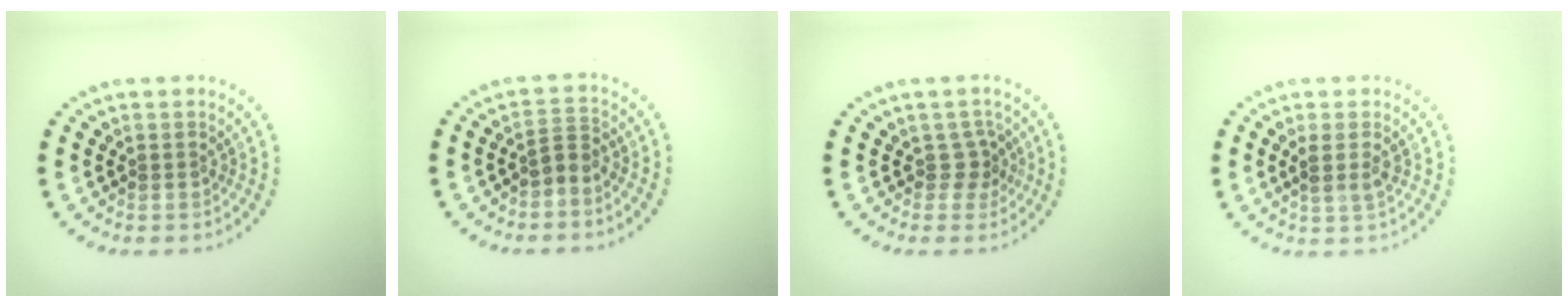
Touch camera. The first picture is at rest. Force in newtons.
{"total": 1.6, "press": 1.1, "slide": 1.2}
{"total": 1.8, "press": 1.1, "slide": 1.4}
{"total": 1.6, "press": 1.4, "slide": 0.8}